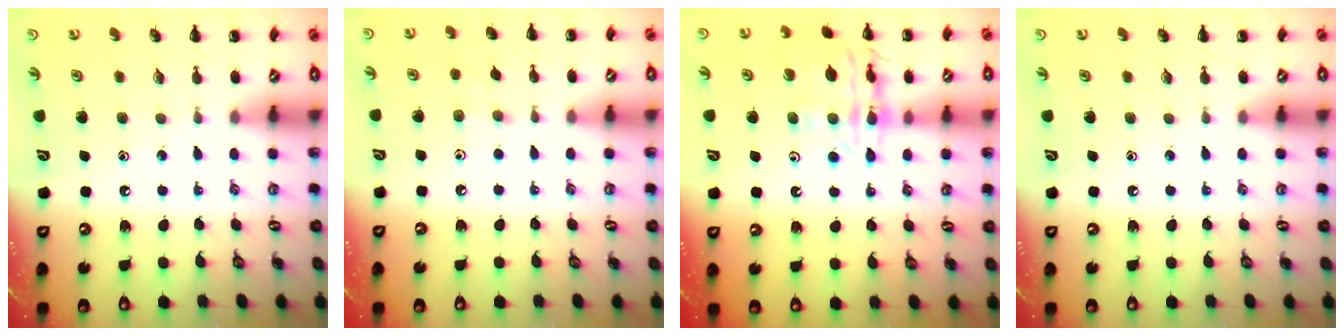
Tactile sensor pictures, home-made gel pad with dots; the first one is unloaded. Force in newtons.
{"total": 4.6, "press": 4.4, "slide": 1.5}
{"total": 14.8, "press": 14.7, "slide": 1.4}
{"total": 0.0}